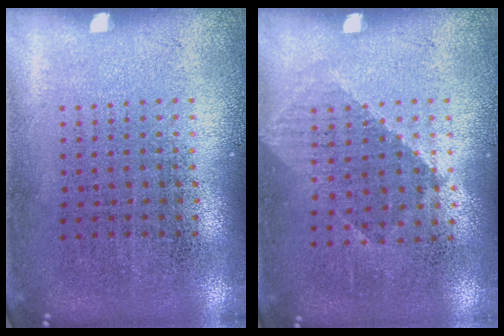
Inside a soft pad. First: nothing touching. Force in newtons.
{"total": 1.0, "press": 0.8, "slide": 0.5}